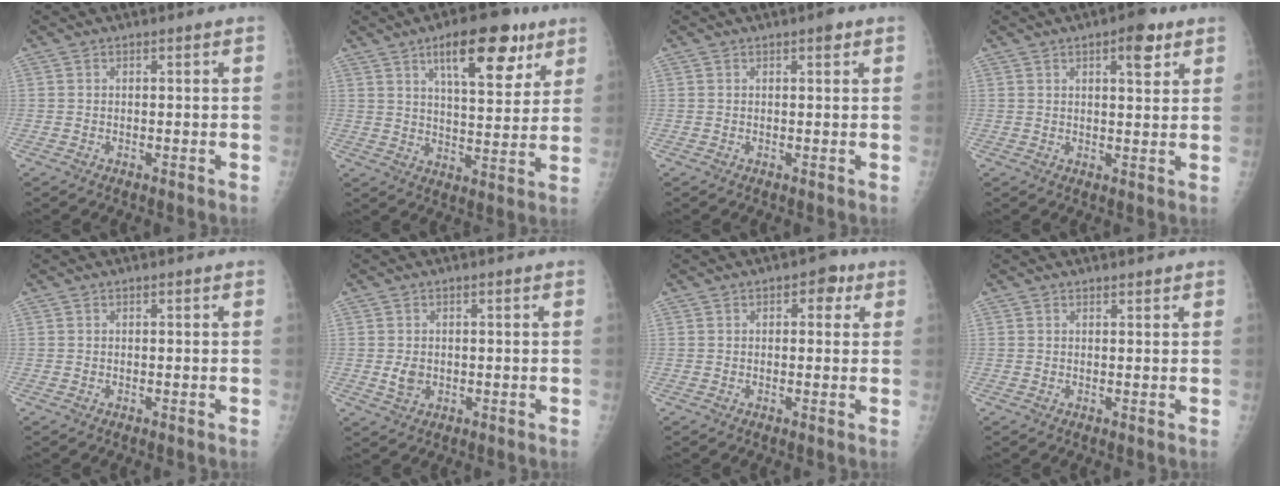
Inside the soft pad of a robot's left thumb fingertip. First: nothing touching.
{"total": 15.0, "force": [8.2, 5.8, 11.2], "torque": [-0.130, -0.032, 0.123]}
{"total": 1.5, "force": [0.9, 0.6, 1.1], "torque": [-0.009, -0.001, 0.009]}
{"total": 6.0, "force": [3.2, 2.3, 4.5], "torque": [-0.048, -0.012, 0.038]}
{"total": 0.0}
{"total": 3.0, "force": [-0.2, 2.4, 1.9], "torque": [-0.028, -0.002, 0.001]}
{"total": 4.0, "force": [1.5, 2.5, 2.7], "torque": [-0.008, 0.002, 0.012]}
{"total": 1.0, "force": [0.9, 0.4, 0.3], "torque": [-0.002, -0.007, 0.012]}